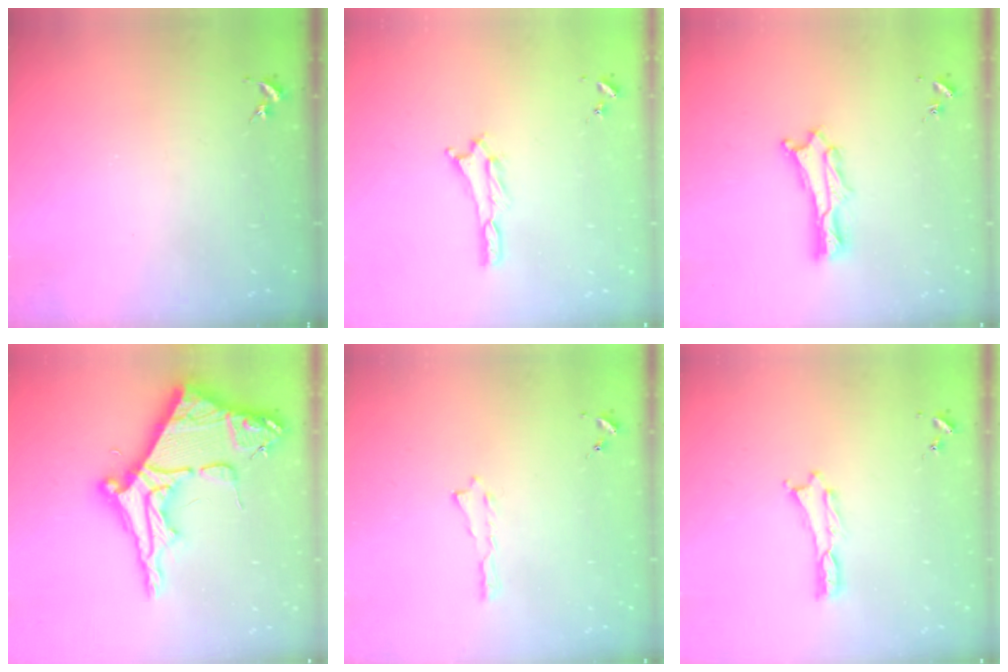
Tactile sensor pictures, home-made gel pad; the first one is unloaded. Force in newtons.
{"total": 0.7, "press": 0.7, "slide": 0.2}
{"total": 1.5, "press": 1.4, "slide": 0.2}
{"total": 12.1, "press": 12.1, "slide": 1.3}
{"total": 0.0}
{"total": 0.0}